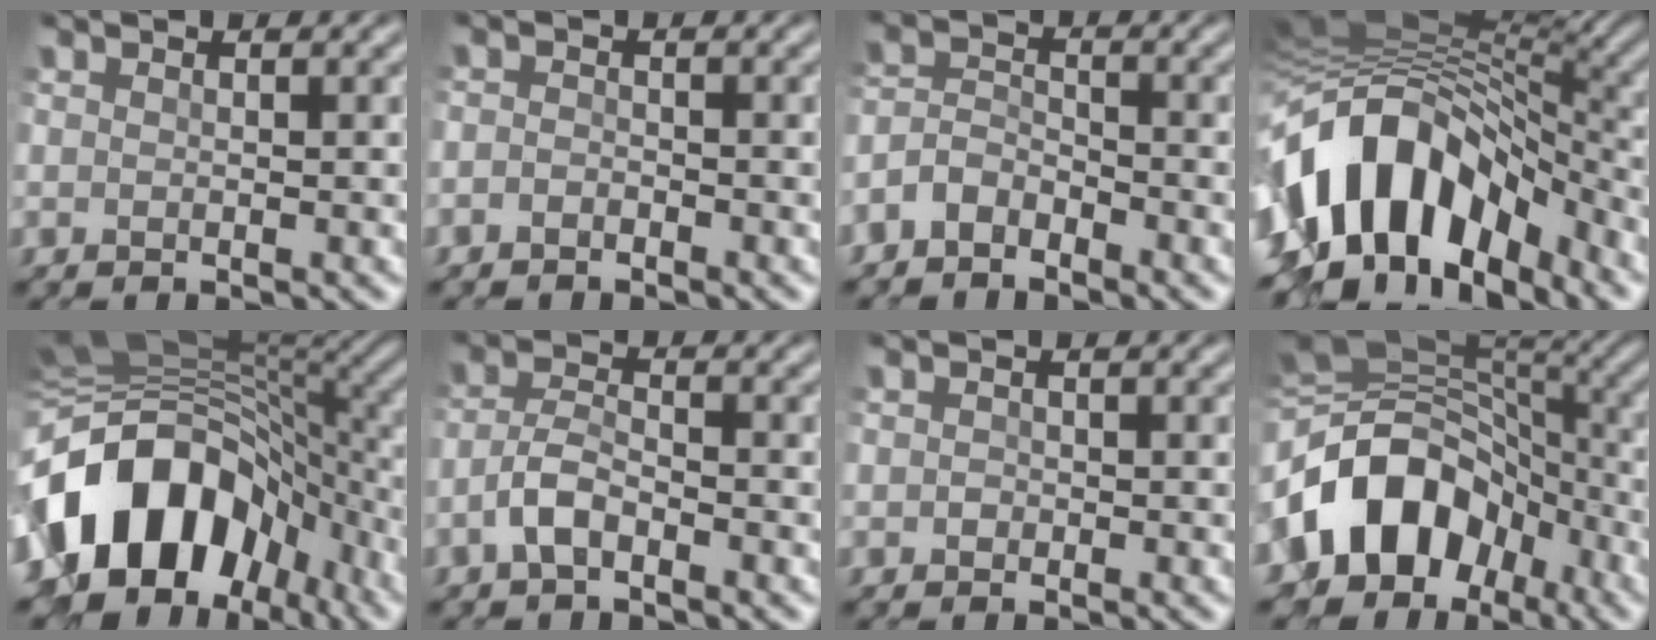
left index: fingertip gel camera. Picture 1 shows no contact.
{"total": 1.0, "force": [-0.8, 0.5, 0.3], "torque": [-0.006, 0.000, -0.018]}
{"total": 2.7, "force": [-2.1, 1.3, 0.9], "torque": [-0.019, 0.007, -0.052]}
{"total": 13.4, "force": [-5.5, 7.9, 9.3], "torque": [-0.167, 0.019, -0.105]}
{"total": 15.0, "force": [-5.6, 10.5, 9.1], "torque": [-0.154, 0.004, -0.103]}
{"total": 2.9, "force": [-1.6, 1.2, 2.1], "torque": [-0.046, 0.006, -0.040]}
{"total": 0.6, "force": [-0.2, 0.5, 0.2], "torque": [-0.002, -0.004, -0.005]}
{"total": 12.1, "force": [-4.4, 9.1, 6.7], "torque": [-0.125, 0.014, -0.092]}